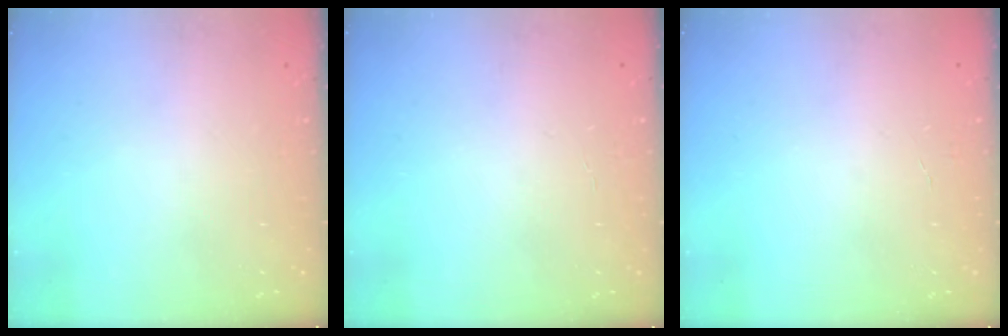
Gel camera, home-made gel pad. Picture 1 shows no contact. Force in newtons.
{"total": 2.0, "press": 2.0, "slide": 0.2}
{"total": 3.5, "press": 3.5, "slide": 0.3}